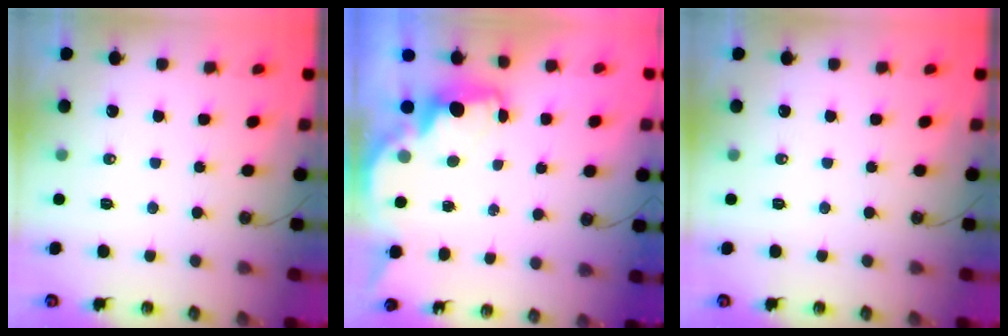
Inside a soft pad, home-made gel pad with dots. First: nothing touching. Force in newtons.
{"total": 2.4, "press": 2.3, "slide": 0.8}
{"total": 0.0}